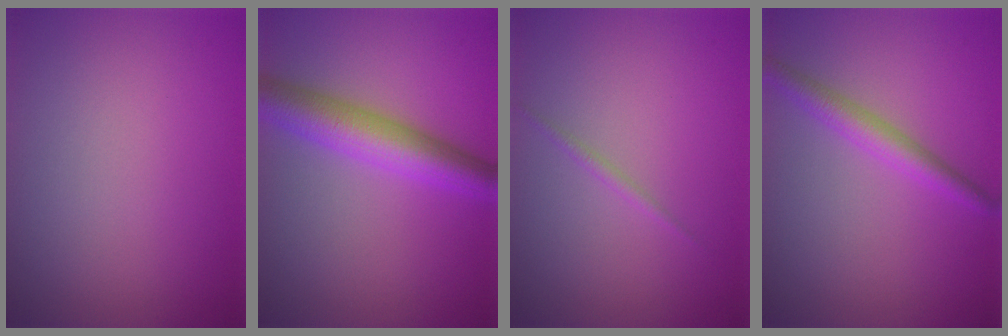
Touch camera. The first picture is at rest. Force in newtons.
{"total": 5.7, "press": 5.7, "slide": 0.1}
{"total": 0.7, "press": 0.7, "slide": 0.1}
{"total": 2.7, "press": 2.7, "slide": 0.1}